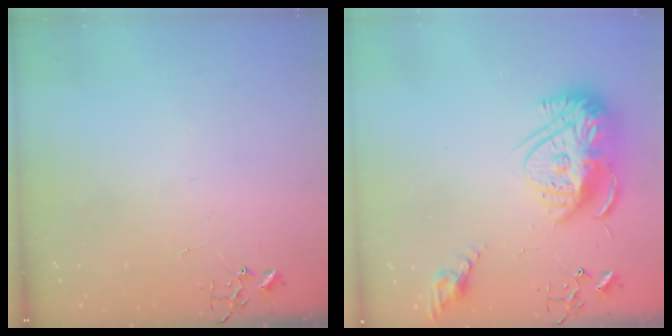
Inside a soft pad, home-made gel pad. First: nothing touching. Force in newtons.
{"total": 17.6, "press": 17.5, "slide": 1.6}